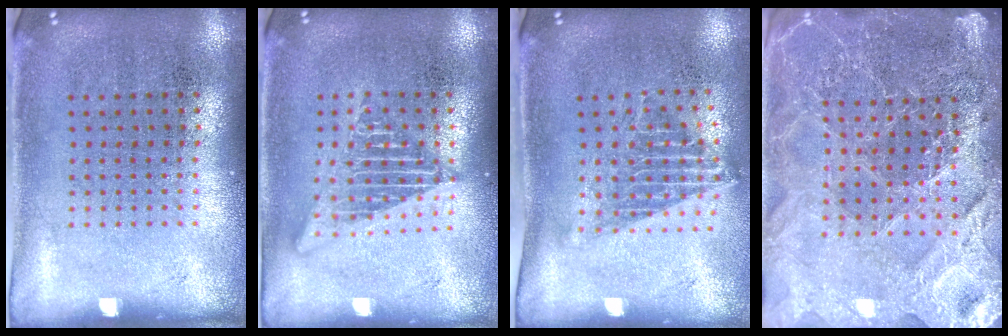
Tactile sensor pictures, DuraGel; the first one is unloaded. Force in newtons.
{"total": 2.6, "press": 2.6, "slide": 0.3}
{"total": 1.4, "press": 1.1, "slide": 0.9}
{"total": 4.4, "press": 4.1, "slide": 1.7}